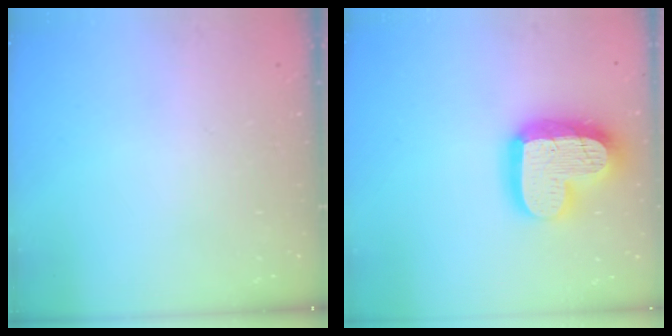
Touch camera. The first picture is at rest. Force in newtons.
{"total": 20.3, "press": 20.3, "slide": 1.8}